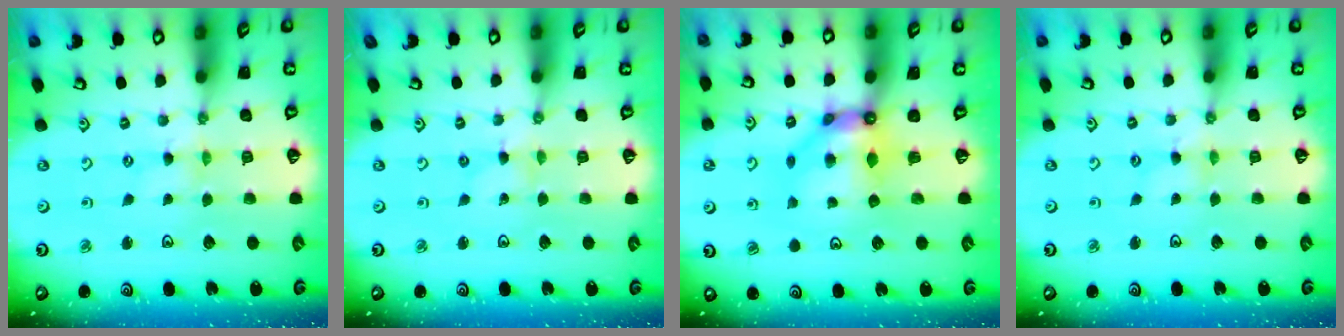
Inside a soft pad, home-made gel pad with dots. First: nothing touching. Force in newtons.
{"total": 0.0}
{"total": 8.9, "press": 8.9, "slide": 0.8}
{"total": 1.5, "press": 1.5, "slide": 0.3}